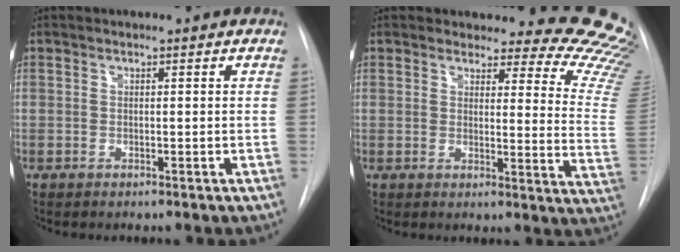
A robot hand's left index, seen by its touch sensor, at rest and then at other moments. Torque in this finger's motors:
{"motor_torque": [0.73, -1.41, -0.15, -0.02]}